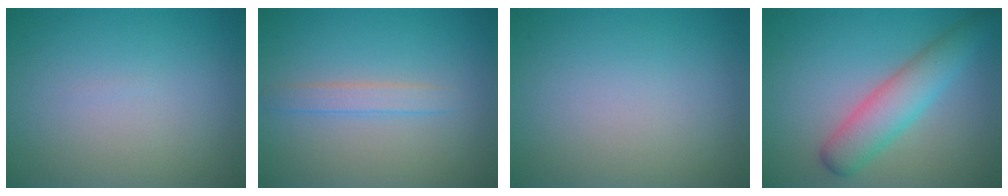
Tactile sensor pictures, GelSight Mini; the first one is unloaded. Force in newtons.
{"total": 1.7, "press": 1.7, "slide": 0.0}
{"total": 0.0}
{"total": 4.7, "press": 4.7, "slide": 0.1}